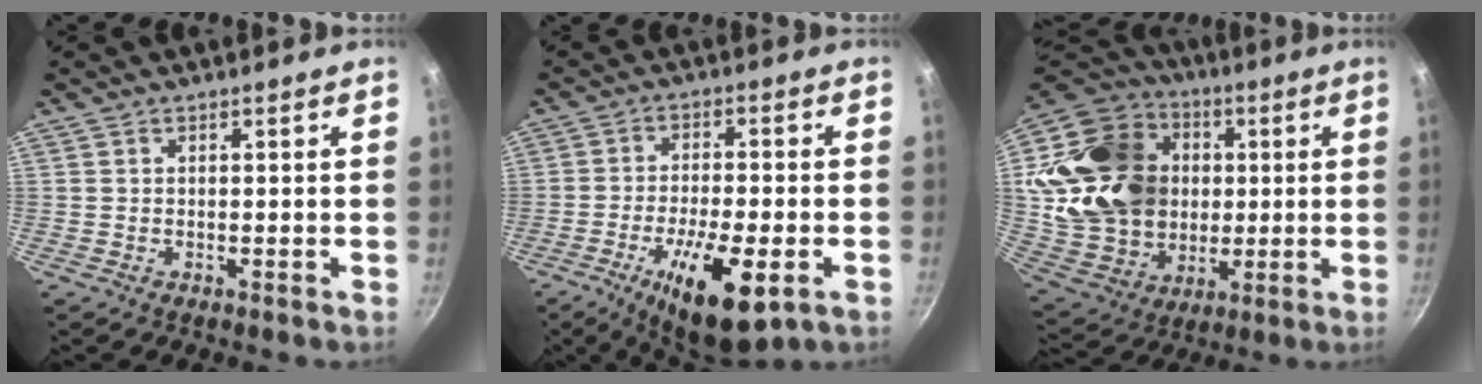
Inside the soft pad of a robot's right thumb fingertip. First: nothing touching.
{"total": 14.5, "force": [-5.7, 4.8, 12.5], "torque": [-0.205, 0.015, -0.089]}
{"total": 26.7, "force": [3.0, 21.6, 15.4], "torque": [-0.251, 0.024, 0.072]}